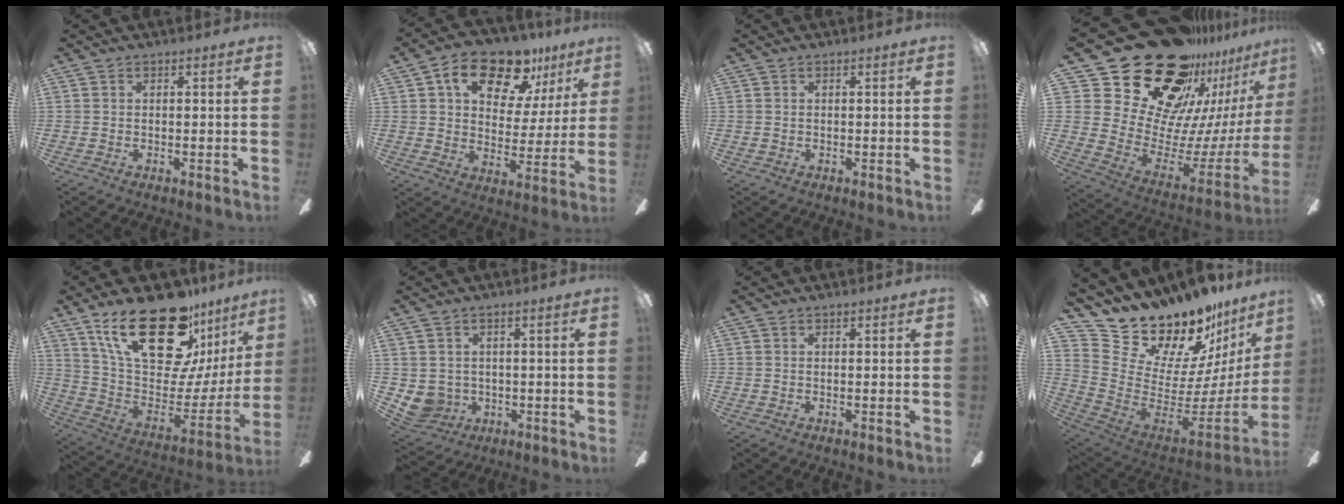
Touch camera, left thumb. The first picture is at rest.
{"total": 16.2, "force": [10.1, 8.6, 9.4], "torque": [-0.147, -0.045, 0.172]}
{"total": 0.5, "force": [0.3, 0.4, -0.1], "torque": [0.003, 0.004, 0.004]}
{"total": 33.7, "force": [22.8, 17.3, 17.8], "torque": [-0.277, -0.200, 0.460]}
{"total": 28.5, "force": [17.7, 12.4, 18.5], "torque": [-0.315, -0.122, 0.315]}
{"total": 5.1, "force": [0.4, 5.0, 0.8], "torque": [-0.042, -0.008, 0.009]}
{"total": 0.0}
{"total": 18.1, "force": [16.8, 6.0, 3.2], "torque": [-0.081, -0.156, 0.319]}